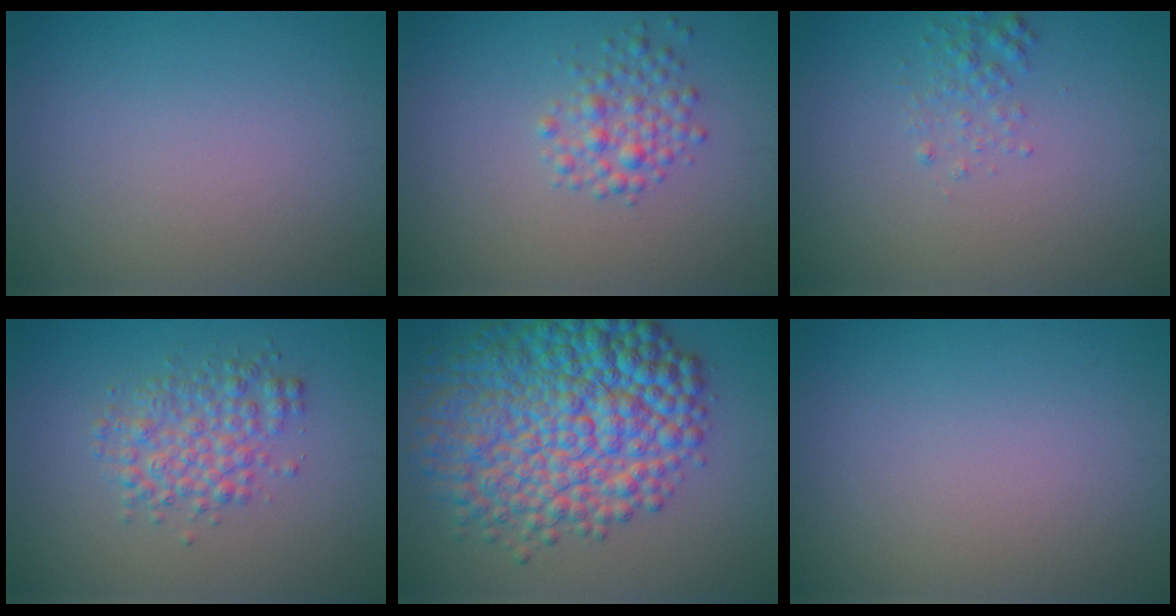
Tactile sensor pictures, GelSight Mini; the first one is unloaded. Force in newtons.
{"total": 2.4, "press": 2.4, "slide": 0.1}
{"total": 1.4, "press": 1.4, "slide": 0.1}
{"total": 3.5, "press": 3.5, "slide": 0.0}
{"total": 12.1, "press": 12.1, "slide": 0.1}
{"total": 0.0}